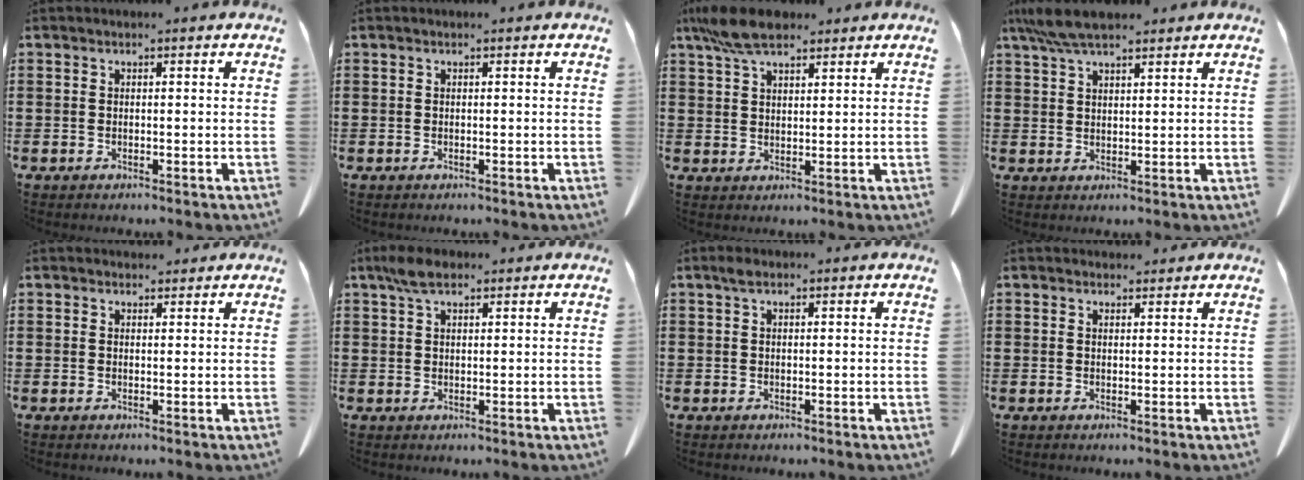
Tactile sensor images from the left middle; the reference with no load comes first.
{"total": 0.0}
{"total": 7.3, "force": [5.4, 2.7, 4.1], "torque": [-0.096, -0.003, 0.104]}
{"total": 6.1, "force": [4.8, 1.4, 3.5], "torque": [-0.081, -0.006, 0.089]}
{"total": 1.6, "force": [1.5, 0.6, 0.2], "torque": [0.000, -0.002, 0.028]}
{"total": 3.7, "force": [2.5, 1.5, 2.3], "torque": [-0.052, 0.006, 0.046]}
{"total": 1.1, "force": [0.6, 0.6, 0.8], "torque": [-0.019, 0.003, 0.011]}
{"total": 1.5, "force": [1.4, 0.5, 0.2], "torque": [0.001, -0.002, 0.026]}